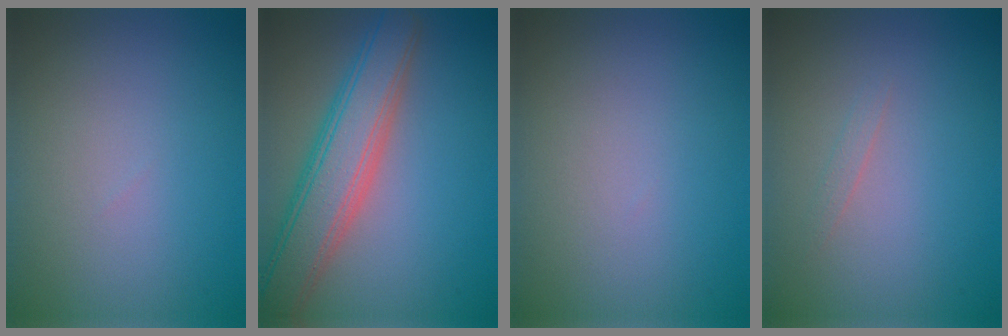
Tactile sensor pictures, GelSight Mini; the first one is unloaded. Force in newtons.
{"total": 6.6, "press": 6.6, "slide": 0.4}
{"total": 0.0}
{"total": 0.6, "press": 0.6, "slide": 0.0}